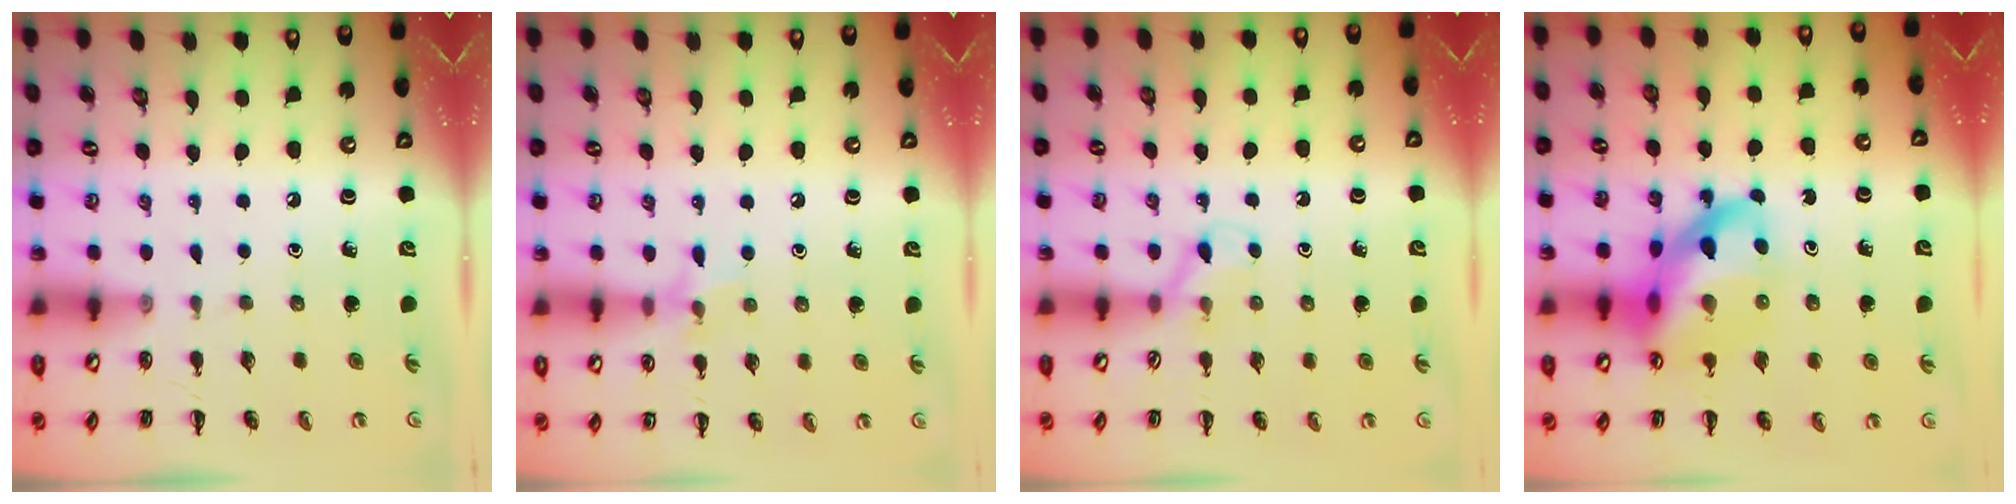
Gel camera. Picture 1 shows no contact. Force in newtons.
{"total": 6.5, "press": 6.2, "slide": 2.1}
{"total": 3.8, "press": 3.5, "slide": 1.4}
{"total": 16.5, "press": 15.9, "slide": 4.3}